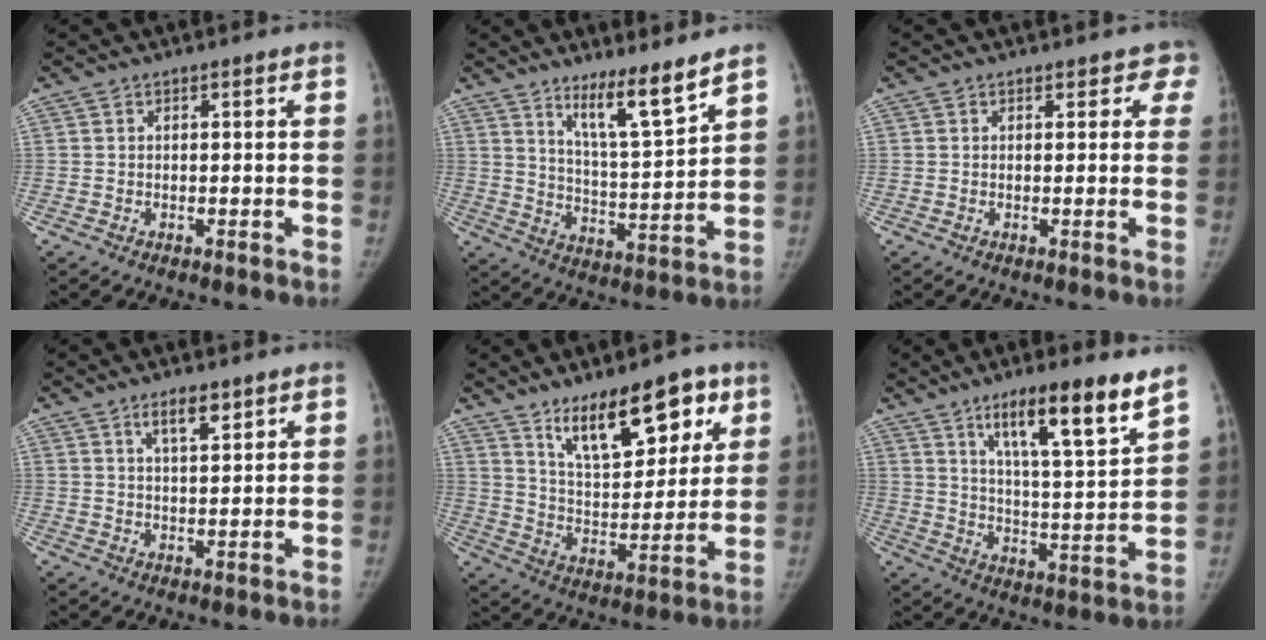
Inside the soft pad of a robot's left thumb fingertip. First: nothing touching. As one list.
[{"total": 10.4, "force": [7.8, 0.8, 6.9], "torque": [-0.109, -0.071, 0.138]}, {"total": 3.4, "force": [2.6, 2.1, 0.8], "torque": [0.034, -0.007, 0.012]}, {"total": 4.9, "force": [3.1, 1.6, 3.4], "torque": [-0.047, -0.020, 0.054]}, {"total": 17.5, "force": [10.4, 7.5, 11.9], "torque": [-0.133, -0.053, 0.178]}, {"total": 16.2, "force": [10.5, 2.6, 12.1], "torque": [-0.174, -0.061, 0.176]}]